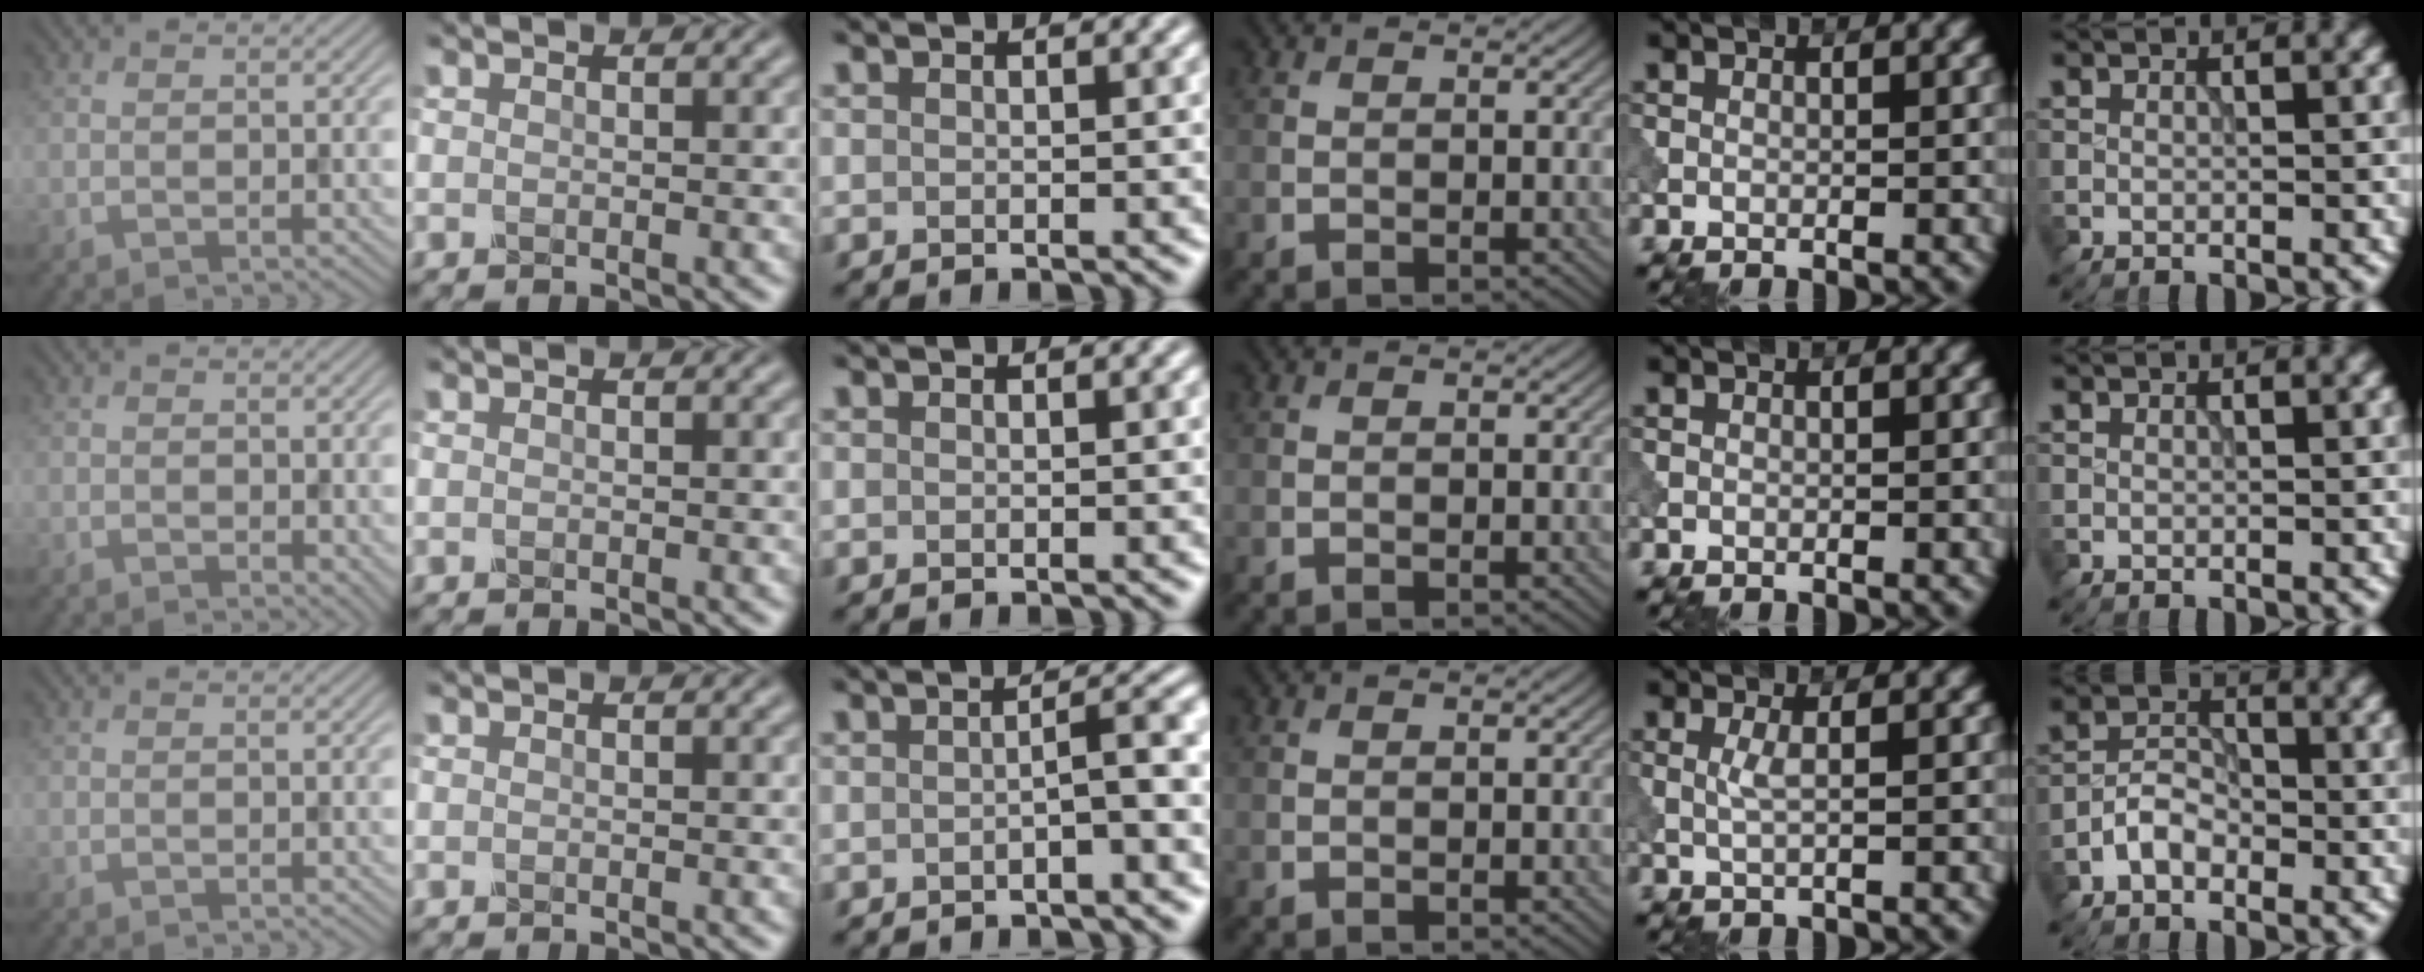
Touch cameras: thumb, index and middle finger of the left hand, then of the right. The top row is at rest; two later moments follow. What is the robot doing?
{"motion": "dispense", "object": "dispenser bottle"}